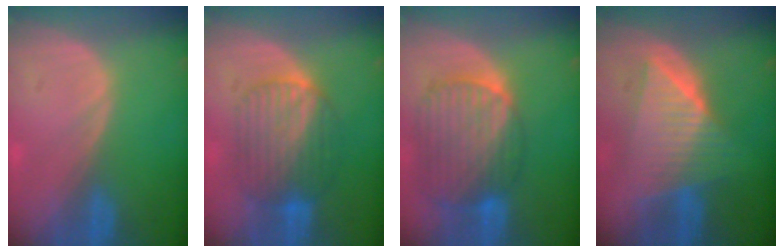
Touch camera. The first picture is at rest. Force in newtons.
{"total": 7.9, "press": 7.9, "slide": 0.2}
{"total": 10.7, "press": 9.1, "slide": 5.5}
{"total": 8.8, "press": 8.8, "slide": 0.5}